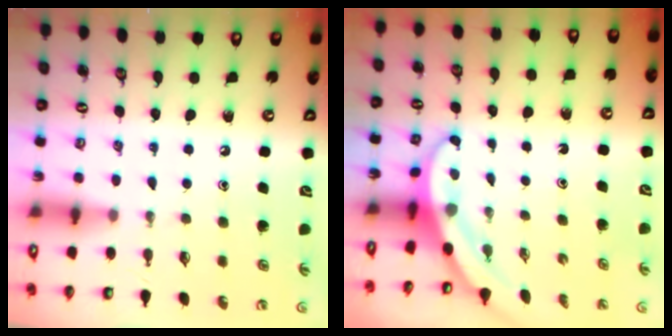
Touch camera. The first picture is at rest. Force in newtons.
{"total": 3.4, "press": 3.4, "slide": 0.2}